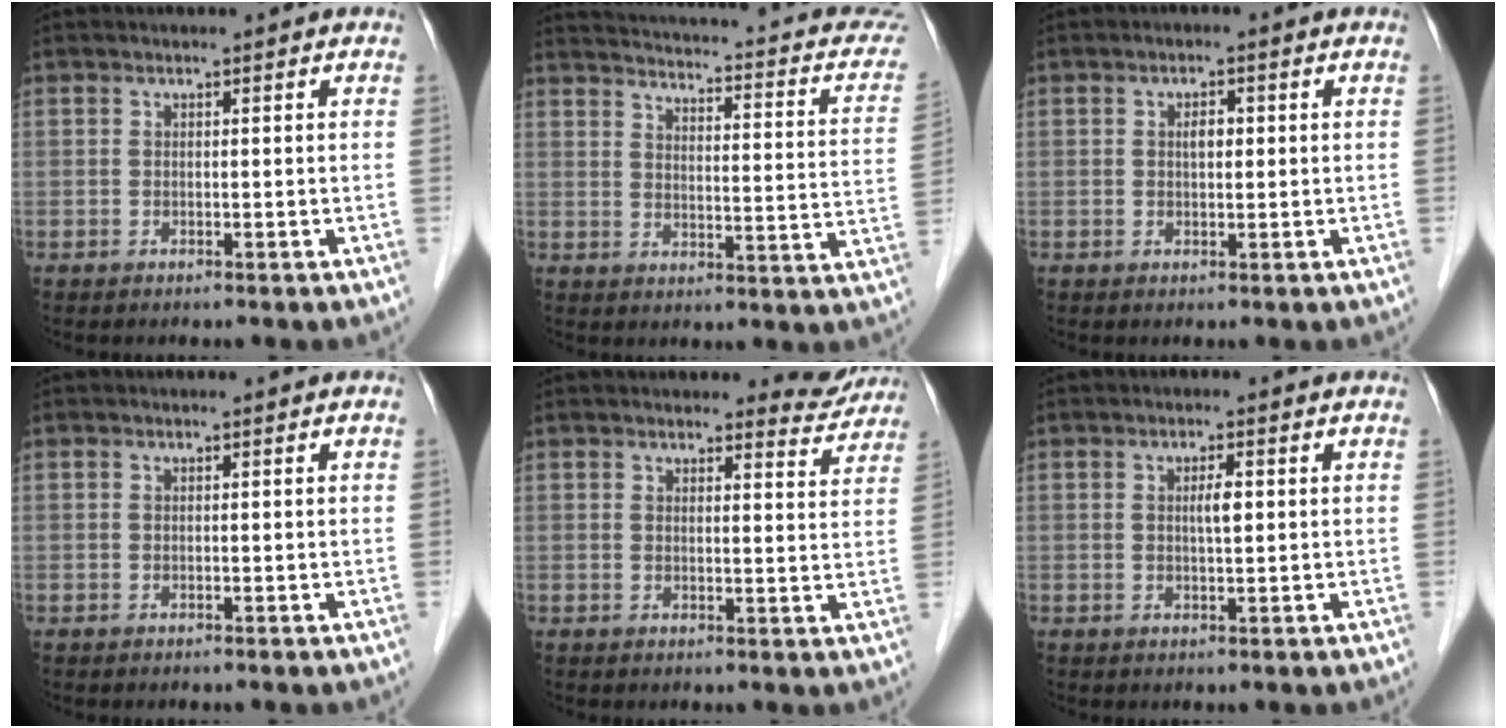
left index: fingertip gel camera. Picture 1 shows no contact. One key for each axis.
{"total": 16.7, "fx": 12.7, "fy": 4.3, "fz": 10.0, "tx": -0.133, "ty": -0.016, "tz": 0.124}
{"total": 1.8, "fx": 0.3, "fy": 0.8, "fz": 1.6, "tx": -0.026, "ty": 0.003, "tz": 0.005}
{"total": 0.0}
{"total": 4.5, "fx": 4.4, "fy": 0.7, "fz": -0.1, "tx": 0.008, "ty": -0.023, "tz": 0.038}
{"total": 2.1, "fx": 0.3, "fy": 0.3, "fz": 2.0, "tx": -0.034, "ty": 0.001, "tz": 0.006}